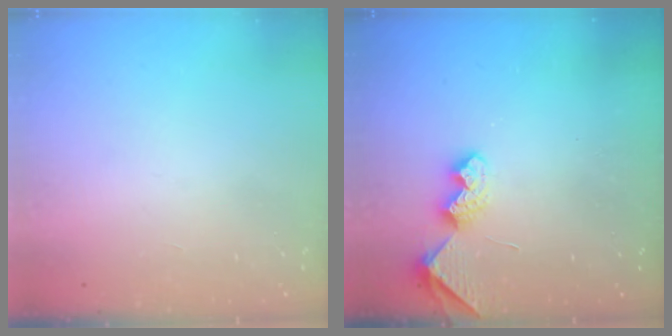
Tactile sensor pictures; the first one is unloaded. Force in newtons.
{"total": 6.6, "press": 6.6, "slide": 0.3}